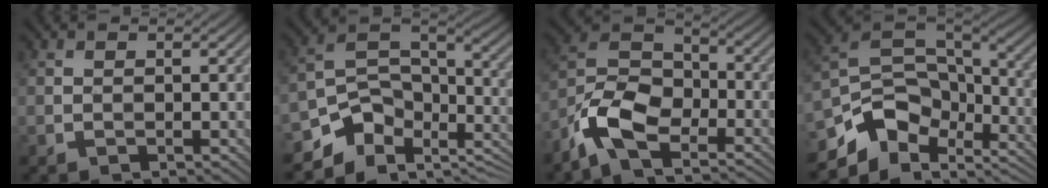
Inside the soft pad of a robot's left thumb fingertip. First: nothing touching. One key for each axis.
{"total": 9.8, "fx": -6.9, "fy": 5.2, "fz": 4.7, "tx": -0.088, "ty": -0.007, "tz": -0.126}
{"total": 9.6, "fx": -6.6, "fy": 4.4, "fz": 5.5, "tx": -0.113, "ty": 0.000, "tz": -0.143}
{"total": 12.0, "fx": -7.3, "fy": 6.8, "fz": 6.6, "tx": -0.149, "ty": -0.011, "tz": -0.126}